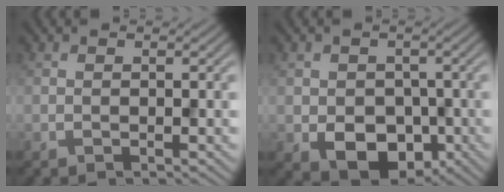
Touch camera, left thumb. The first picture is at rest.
{"total": 5.9, "force": [-1.7, 4.6, 3.2], "torque": [-0.072, -0.019, -0.029]}